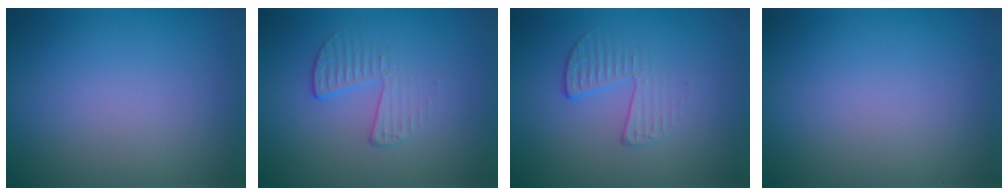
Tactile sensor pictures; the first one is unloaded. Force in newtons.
{"total": 2.1, "press": 1.0, "slide": 1.8}
{"total": 2.1, "press": 1.0, "slide": 1.8}
{"total": 0.0}